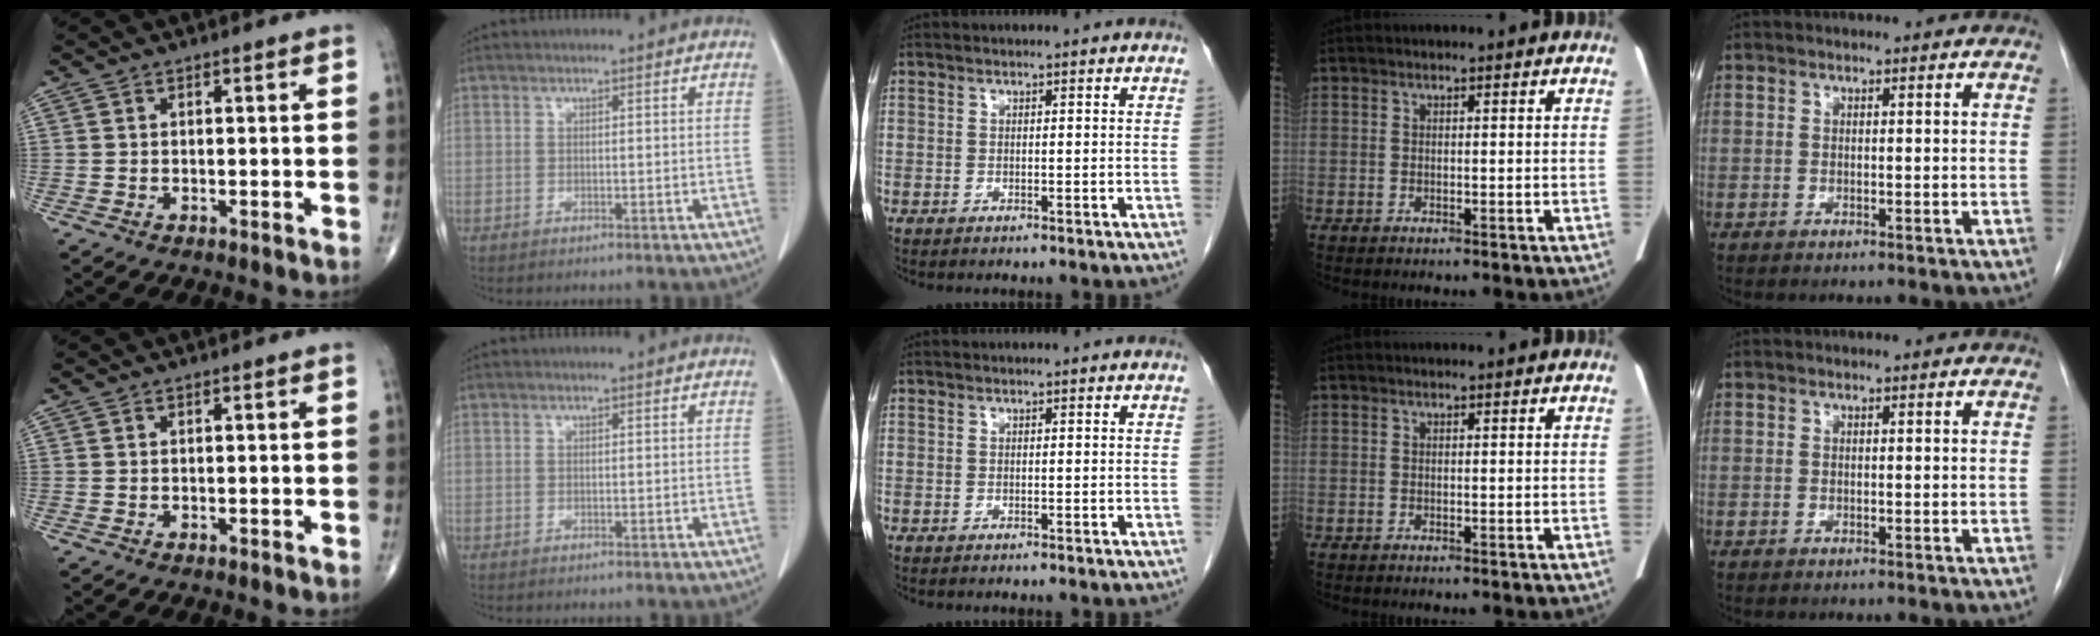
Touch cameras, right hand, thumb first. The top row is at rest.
{}